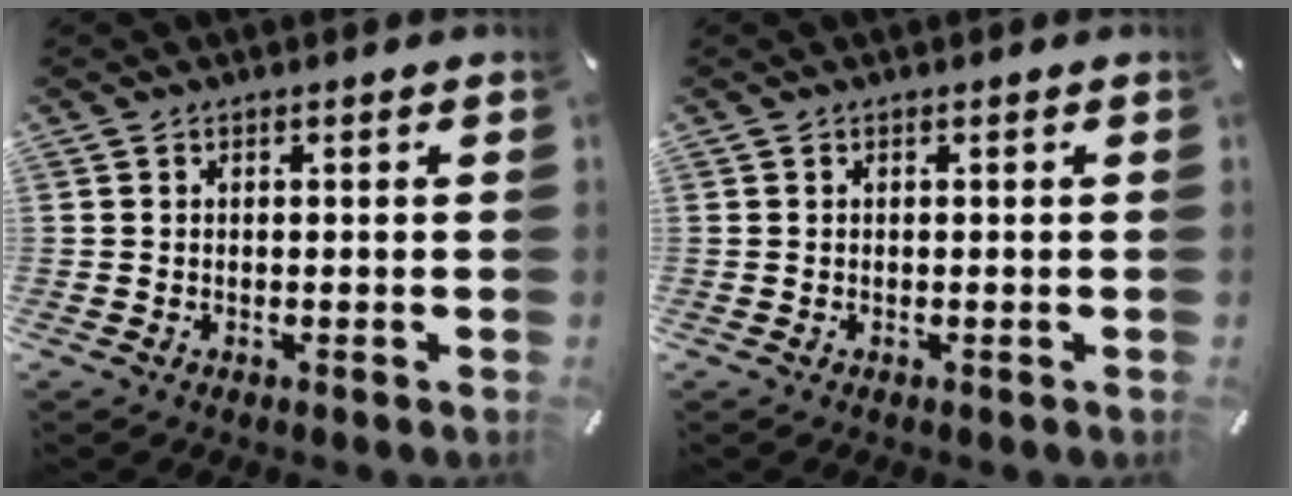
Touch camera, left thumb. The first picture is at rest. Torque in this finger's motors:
{"motor_torque": [0.00, 0.00, 0.00, 0.03, 0.00]}